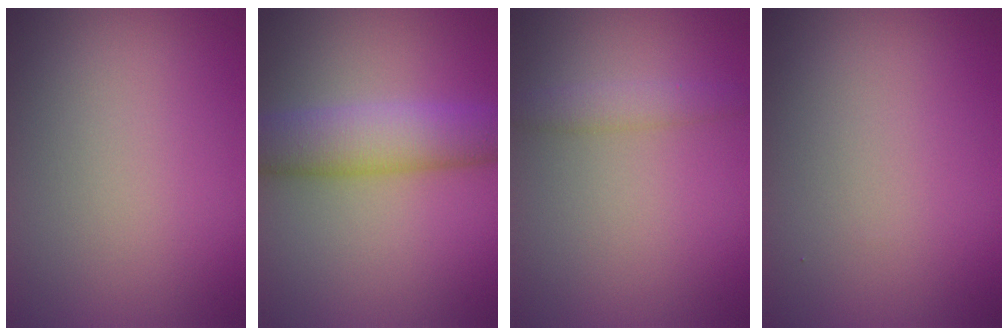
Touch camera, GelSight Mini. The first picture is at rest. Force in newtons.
{"total": 5.9, "press": 5.9, "slide": 0.3}
{"total": 1.9, "press": 1.9, "slide": 0.1}
{"total": 0.0}